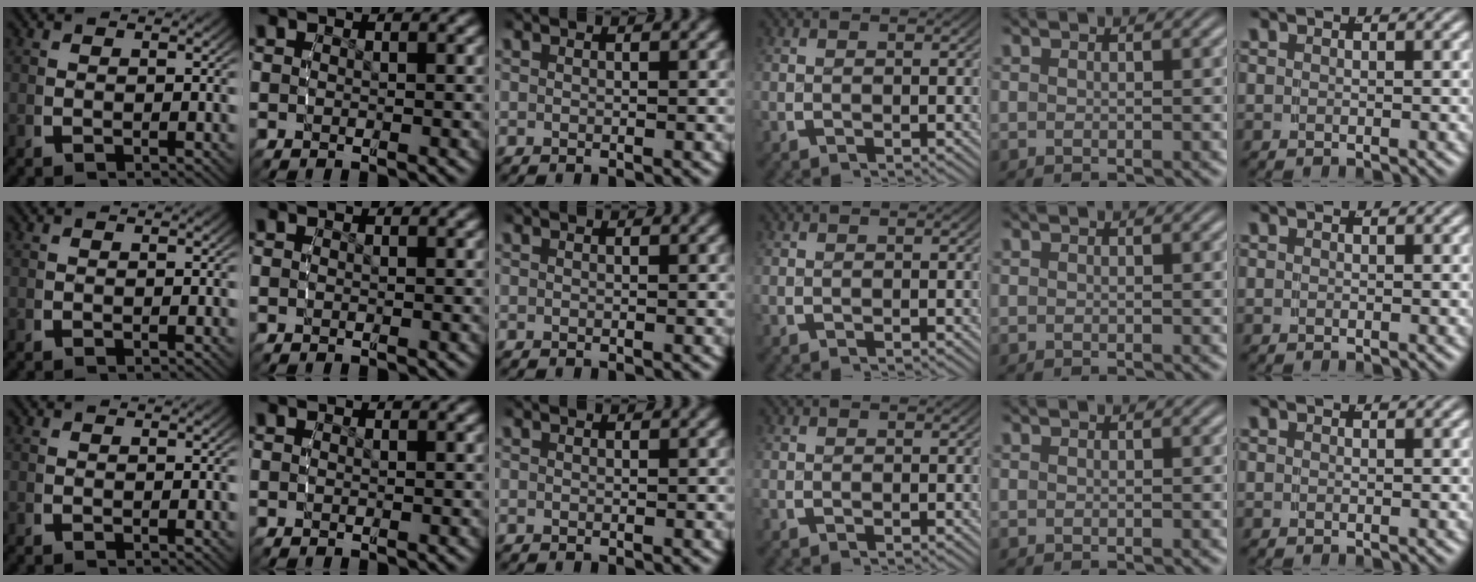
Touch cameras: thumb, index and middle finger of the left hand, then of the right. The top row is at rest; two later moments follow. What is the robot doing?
{"motion": "reach", "object": "coat"}